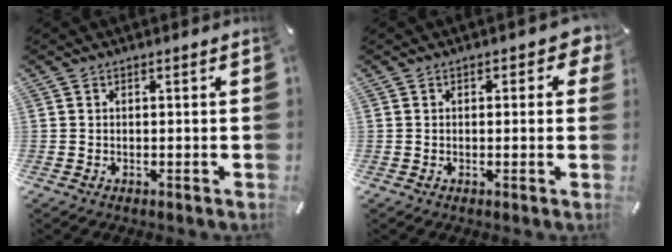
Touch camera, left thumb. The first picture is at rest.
{"total": 2.5, "force": [0.5, 1.8, 1.6], "torque": [-0.007, 0.001, 0.001]}